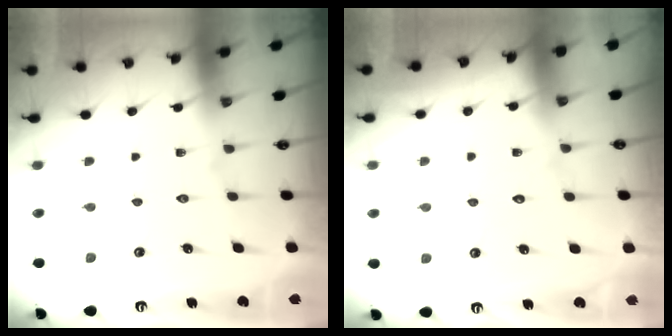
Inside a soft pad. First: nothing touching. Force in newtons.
{"total": 2.9, "press": 2.9, "slide": 0.4}